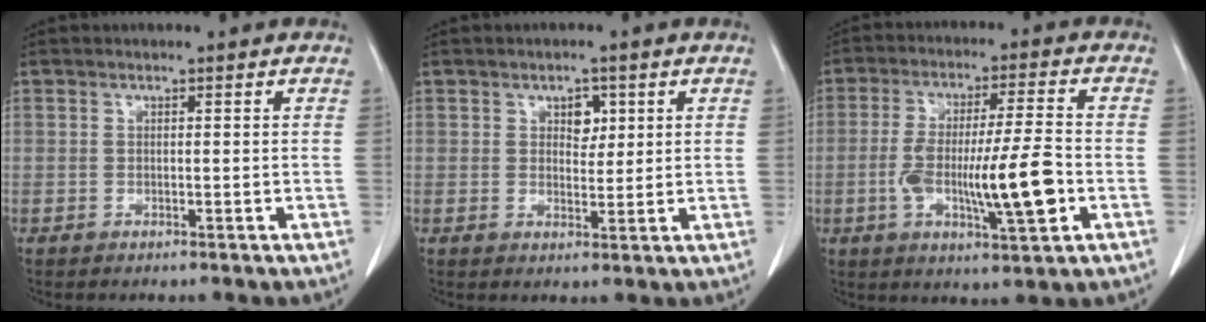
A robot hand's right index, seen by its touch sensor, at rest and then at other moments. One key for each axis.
{"total": 3.0, "fx": 1.2, "fy": 1.9, "fz": 1.9, "tx": -0.023, "ty": 0.003, "tz": 0.019}
{"total": 12.4, "fx": -2.9, "fy": 1.2, "fz": 12.0, "tx": -0.216, "ty": 0.000, "tz": -0.046}